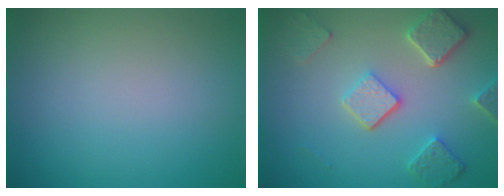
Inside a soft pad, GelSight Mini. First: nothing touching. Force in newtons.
{"total": 5.3, "press": 4.0, "slide": 3.5}